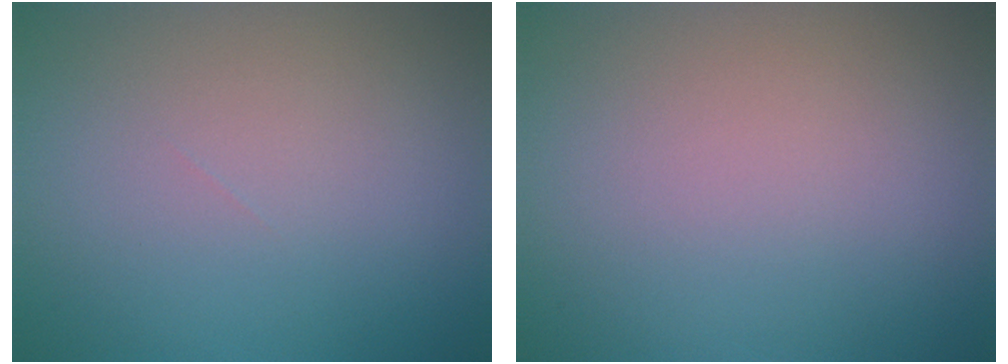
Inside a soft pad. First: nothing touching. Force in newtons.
{"total": 0.0}